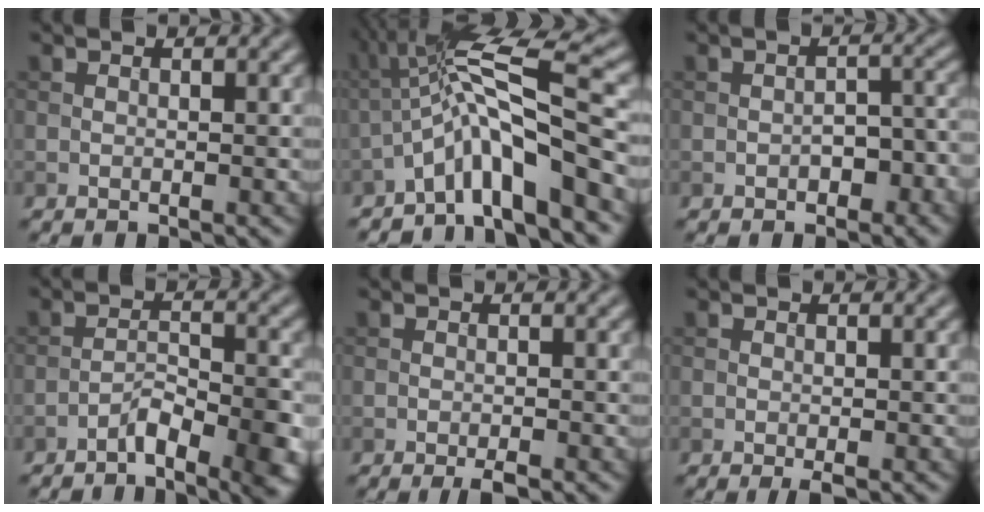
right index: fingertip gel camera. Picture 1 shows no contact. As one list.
[{"total": 9.2, "force": [-2.7, 1.6, 8.6], "torque": [-0.139, 0.023, -0.057]}, {"total": 3.0, "force": [-1.3, 1.7, 2.1], "torque": [-0.029, 0.002, -0.018]}, {"total": 4.9, "force": [-3.0, 1.4, 3.6], "torque": [-0.056, 0.005, -0.048]}, {"total": 1.5, "force": [-1.0, 0.3, 1.2], "torque": [-0.018, -0.001, -0.016]}, {"total": 1.1, "force": [-0.5, 0.1, 0.9], "torque": [-0.015, -0.005, -0.008]}]